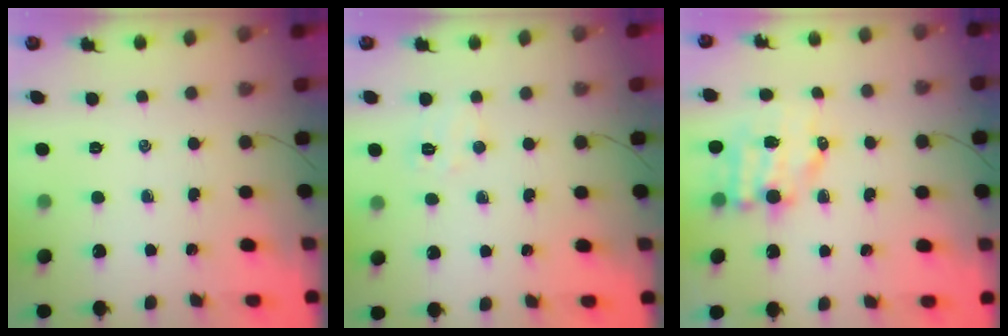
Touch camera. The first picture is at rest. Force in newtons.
{"total": 6.4, "press": 6.3, "slide": 1.2}
{"total": 8.5, "press": 8.4, "slide": 1.2}